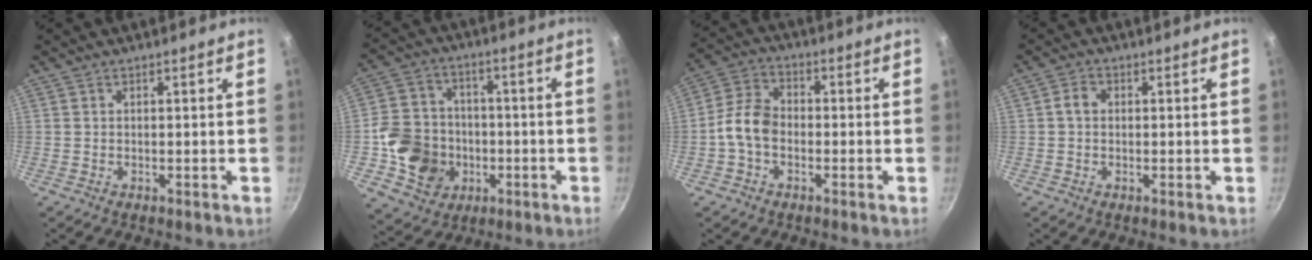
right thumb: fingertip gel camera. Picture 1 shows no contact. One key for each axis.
{"total": 13.7, "fx": -2.9, "fy": 12.0, "fz": 5.9, "tx": -0.083, "ty": 0.032, "tz": -0.047}
{"total": 7.3, "fx": -1.8, "fy": 5.2, "fz": 4.9, "tx": -0.083, "ty": 0.030, "tz": -0.049}
{"total": 3.5, "fx": 0.4, "fy": 2.8, "fz": 2.0, "tx": -0.025, "ty": 0.010, "tz": 0.000}